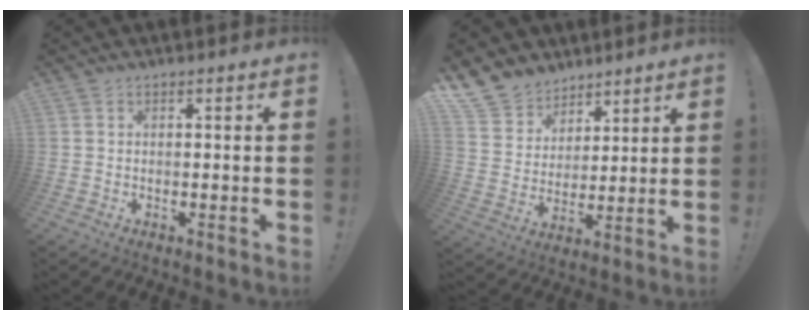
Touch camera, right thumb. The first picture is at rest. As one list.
[{"total": 10.9, "force": [8.0, 7.2, 1.7], "torque": [-0.043, -0.064, 0.161]}]